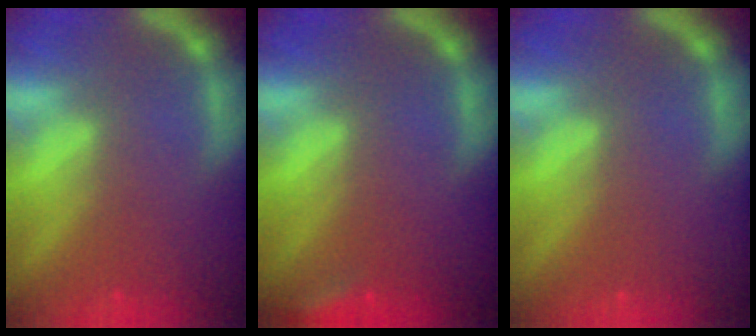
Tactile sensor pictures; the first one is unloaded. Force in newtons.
{"total": 2.4}
{"total": 0.0}